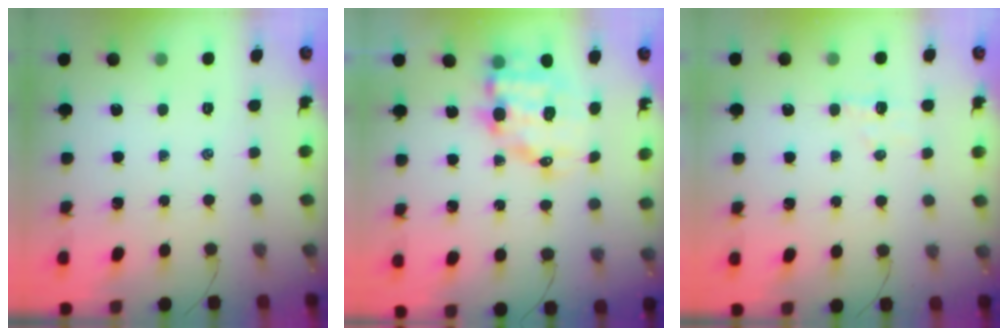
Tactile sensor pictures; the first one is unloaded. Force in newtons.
{"total": 10.9, "press": 10.6, "slide": 2.6}
{"total": 4.5, "press": 4.3, "slide": 1.3}